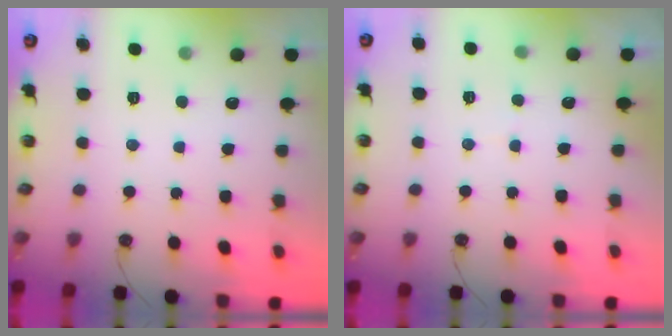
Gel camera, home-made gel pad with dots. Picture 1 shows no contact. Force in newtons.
{"total": 2.6, "press": 2.4, "slide": 0.9}